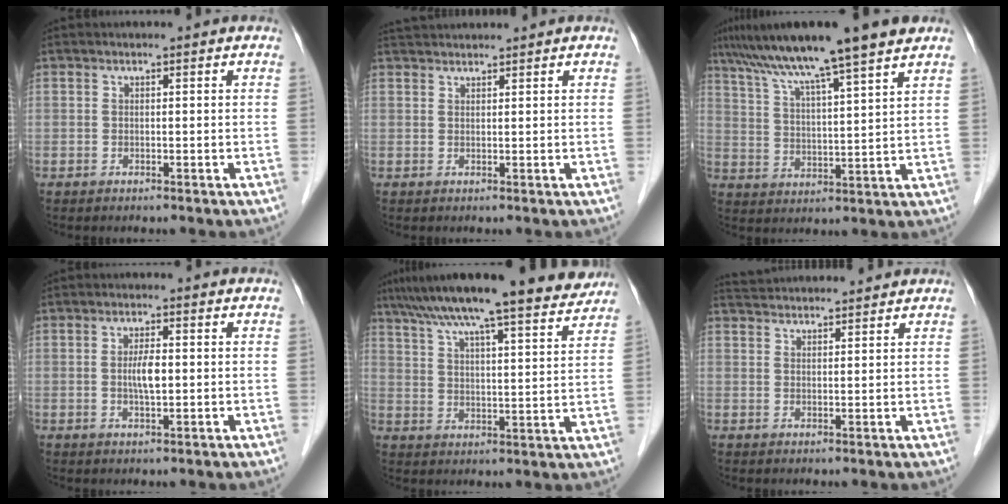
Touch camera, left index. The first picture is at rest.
{"total": 3.7, "force": [3.5, 0.2, 0.9], "torque": [-0.014, 0.038, 0.065]}
{"total": 15.2, "force": [11.6, -0.6, 9.8], "torque": [-0.167, 0.028, 0.183]}
{"total": 3.4, "force": [0.0, 0.9, 3.3], "torque": [-0.063, 0.001, 0.000]}
{"total": 18.9, "force": [16.0, 1.4, 9.9], "torque": [-0.159, 0.018, 0.226]}
{"total": 9.2, "force": [8.9, 0.8, 2.3], "torque": [-0.043, 0.035, 0.133]}